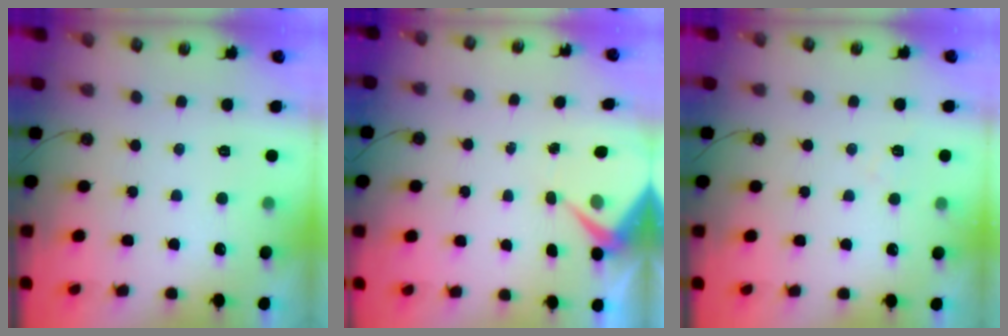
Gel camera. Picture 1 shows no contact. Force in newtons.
{"total": 6.1, "press": 6.0, "slide": 0.9}
{"total": 3.8, "press": 3.7, "slide": 0.7}